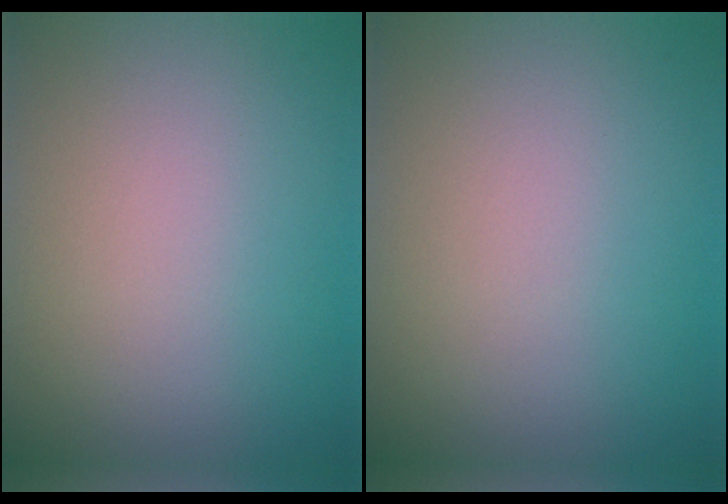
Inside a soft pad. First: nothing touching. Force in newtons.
{"total": 0.0}